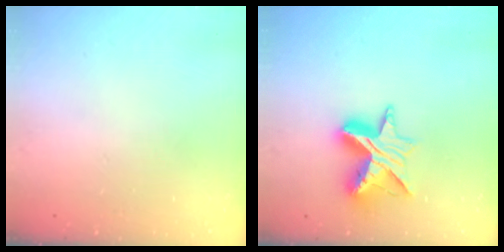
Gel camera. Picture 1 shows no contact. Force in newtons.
{"total": 11.3, "press": 11.3, "slide": 0.8}